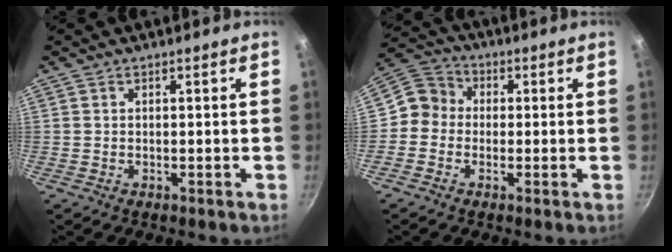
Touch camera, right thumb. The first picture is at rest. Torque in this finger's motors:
{"motor_torque": [0.34, -0.50, -0.12, 0.03, 0.10]}